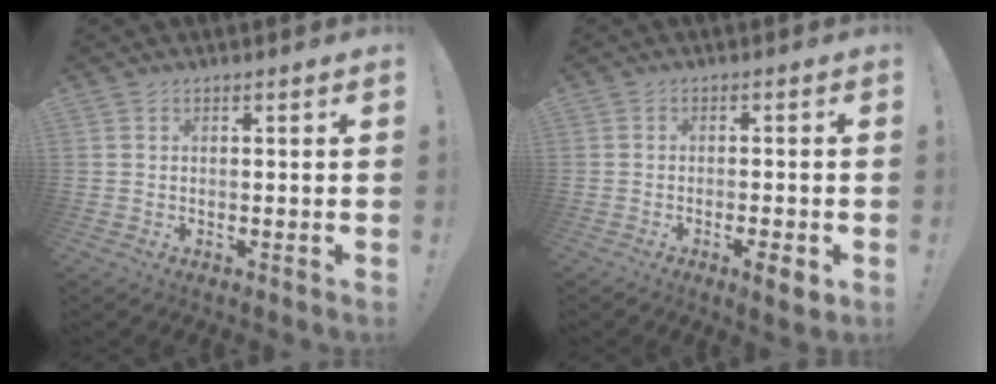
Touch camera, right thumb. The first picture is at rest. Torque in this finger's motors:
{"motor_torque": [0.61, 0.62, 0.21, -0.19, 0.17]}